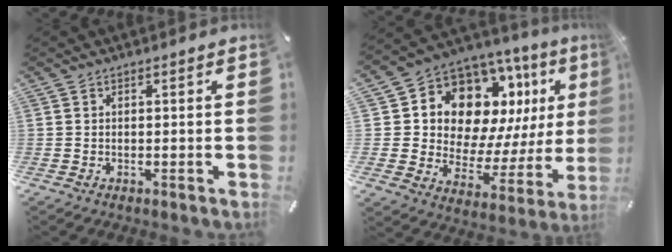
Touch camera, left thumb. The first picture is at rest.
{"total": 13.8, "force": [7.7, 9.8, 6.1], "torque": [-0.103, -0.078, 0.143]}